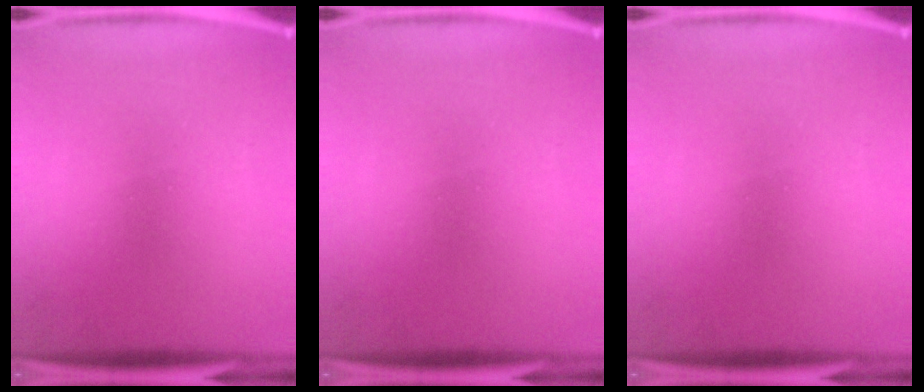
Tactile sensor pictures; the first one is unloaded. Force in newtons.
{"total": 0.0}
{"total": 0.0}